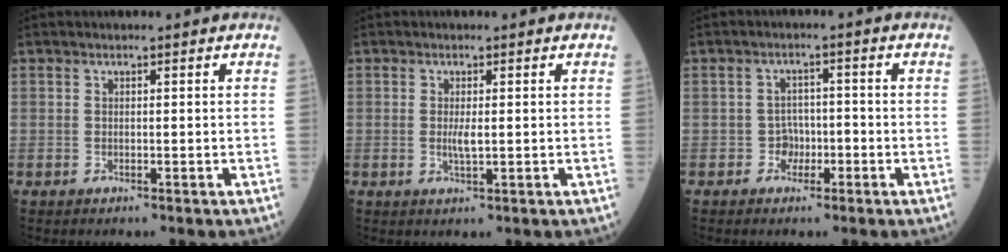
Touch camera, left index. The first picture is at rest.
{"total": 1.9, "force": [0.1, 0.3, 1.9], "torque": [-0.041, -0.003, 0.003]}
{"total": 2.5, "force": [-1.2, 2.1, 0.9], "torque": [-0.008, 0.009, -0.022]}